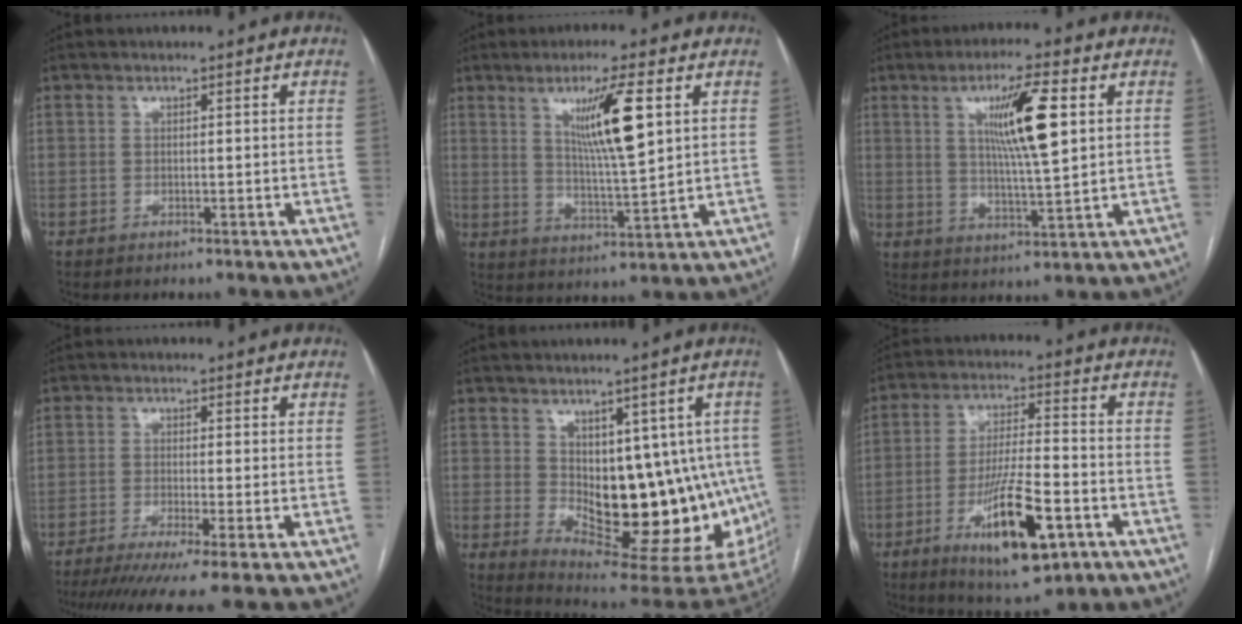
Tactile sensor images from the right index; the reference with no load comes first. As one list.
[{"total": 10.0, "force": [3.7, 0.4, 9.3], "torque": [-0.163, -0.007, 0.066]}, {"total": 10.5, "force": [3.1, 0.7, 10.0], "torque": [-0.174, 0.001, 0.054]}, {"total": 9.4, "force": [-7.0, -0.9, 6.2], "torque": [-0.089, -0.021, -0.108]}, {"total": 17.5, "force": [-1.3, 8.5, 15.2], "torque": [-0.158, -0.003, 0.009]}, {"total": 14.1, "force": [-5.9, 2.9, 12.5], "torque": [-0.225, -0.016, -0.092]}]